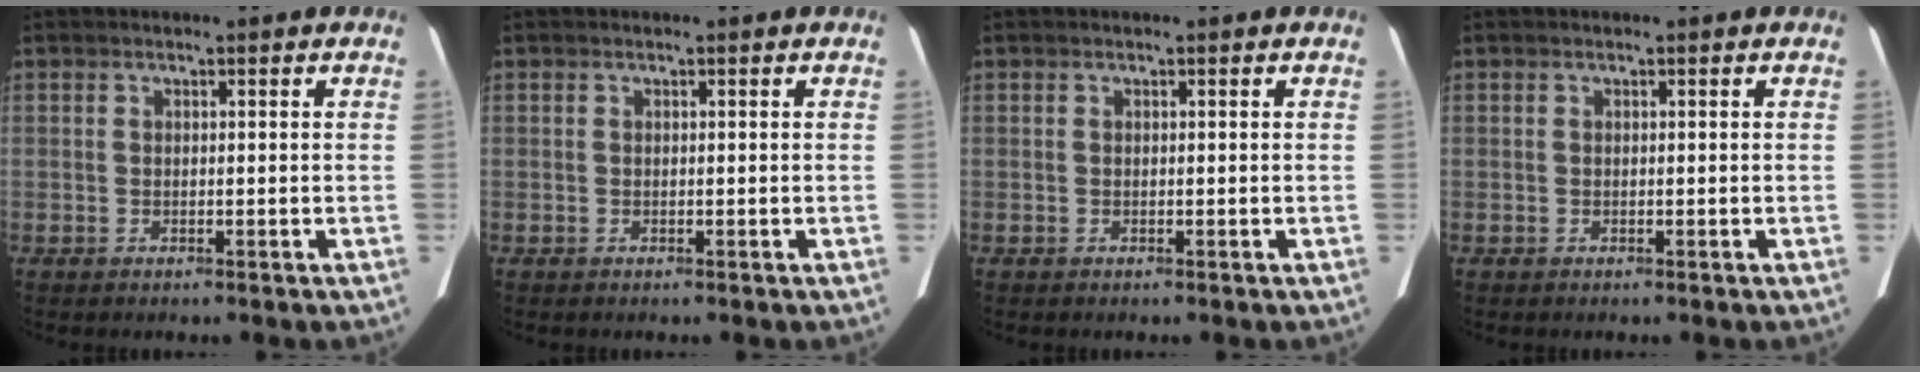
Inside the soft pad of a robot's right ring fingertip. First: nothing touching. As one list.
[{"total": 0.0}, {"total": 0.0}, {"total": 0.0}]